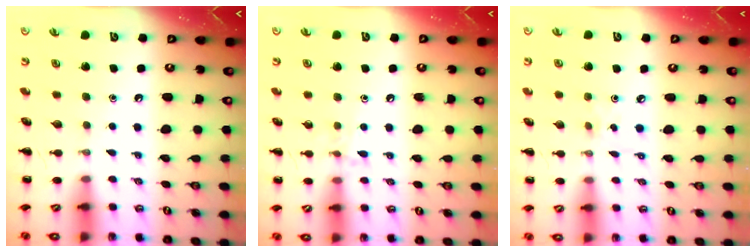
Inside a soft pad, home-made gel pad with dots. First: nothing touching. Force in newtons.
{"total": 6.8, "press": 6.5, "slide": 1.9}
{"total": 2.1, "press": 2.0, "slide": 0.4}